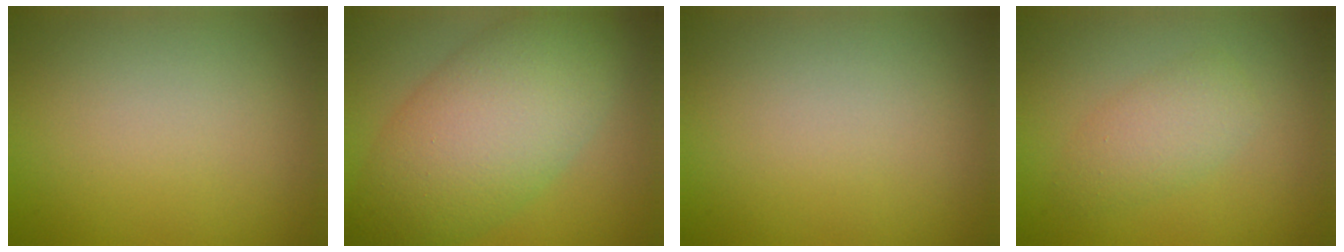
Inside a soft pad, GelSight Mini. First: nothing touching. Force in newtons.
{"total": 10.0, "press": 10.0, "slide": 0.4}
{"total": 0.0}
{"total": 2.7, "press": 2.7, "slide": 0.1}